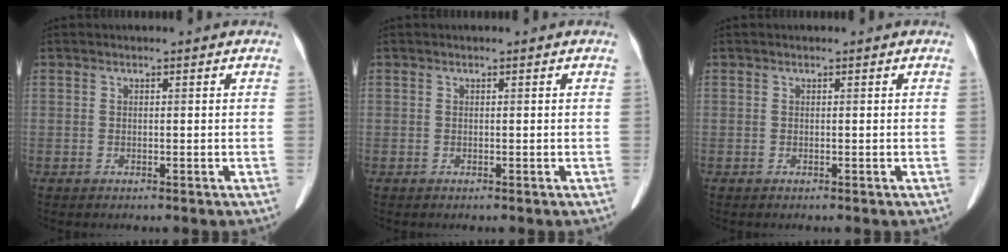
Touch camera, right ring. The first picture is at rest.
{"total": 0.0}
{"total": 0.0}